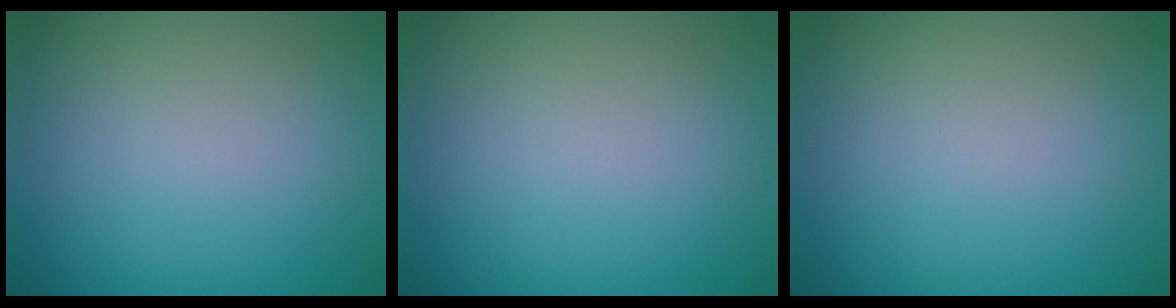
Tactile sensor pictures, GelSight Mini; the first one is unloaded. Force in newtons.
{"total": 0.0}
{"total": 0.0}